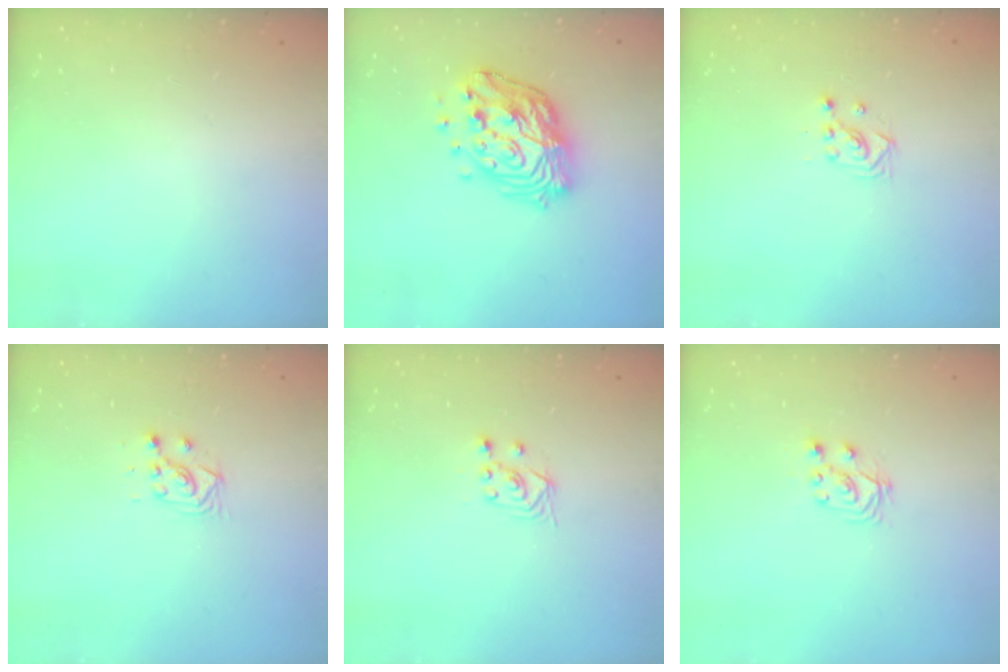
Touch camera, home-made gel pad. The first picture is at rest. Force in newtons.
{"total": 17.1, "press": 17.0, "slide": 1.9}
{"total": 3.3, "press": 3.3, "slide": 0.2}
{"total": 3.5, "press": 3.4, "slide": 0.9}
{"total": 2.8, "press": 2.4, "slide": 1.4}
{"total": 3.1, "press": 3.0, "slide": 0.7}